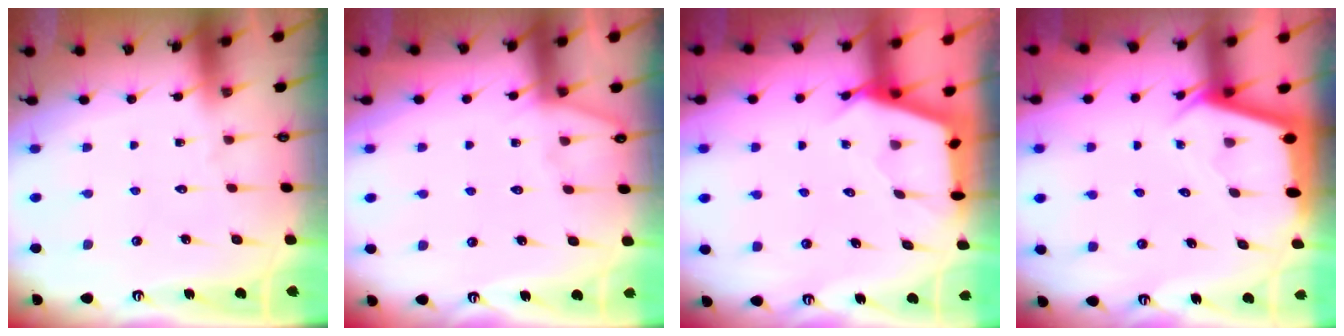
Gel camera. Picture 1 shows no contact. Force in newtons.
{"total": 3.9, "press": 3.9, "slide": 0.6}
{"total": 2.5, "press": 2.5, "slide": 0.3}
{"total": 2.4, "press": 2.4, "slide": 0.2}